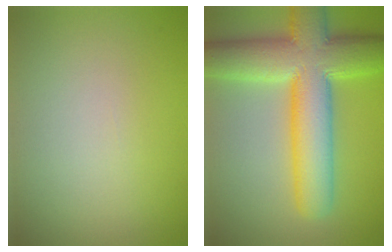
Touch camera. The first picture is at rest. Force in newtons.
{"total": 11.2, "press": 11.2, "slide": 0.5}